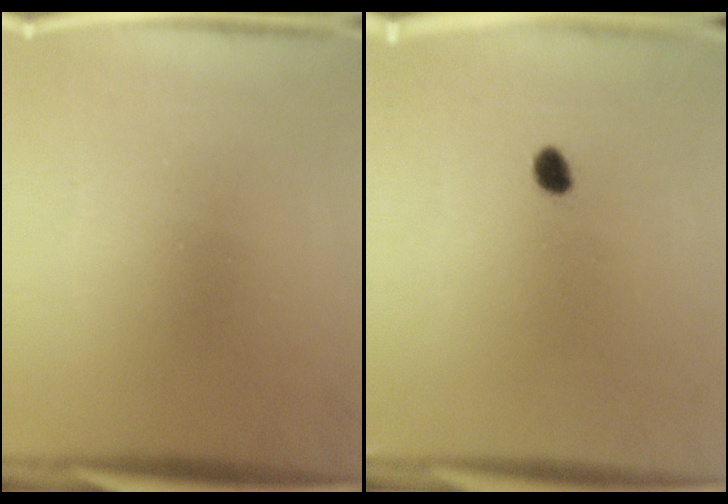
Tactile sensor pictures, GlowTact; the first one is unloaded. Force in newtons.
{"total": 2.0}